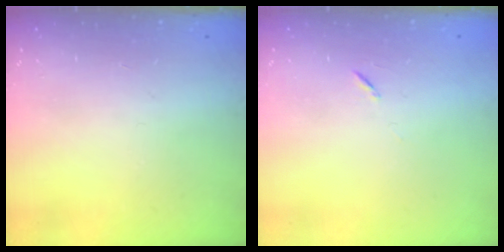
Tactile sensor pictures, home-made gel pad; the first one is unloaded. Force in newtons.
{"total": 5.8, "press": 5.4, "slide": 2.1}